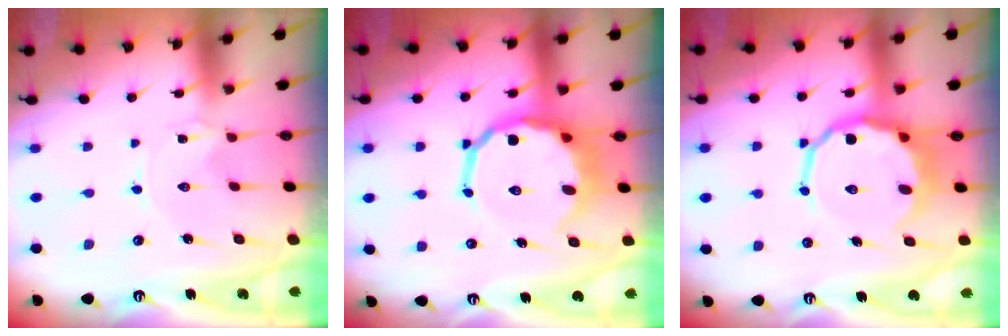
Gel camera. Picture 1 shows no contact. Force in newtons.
{"total": 12.7, "press": 12.2, "slide": 3.4}
{"total": 11.8, "press": 11.3, "slide": 3.4}